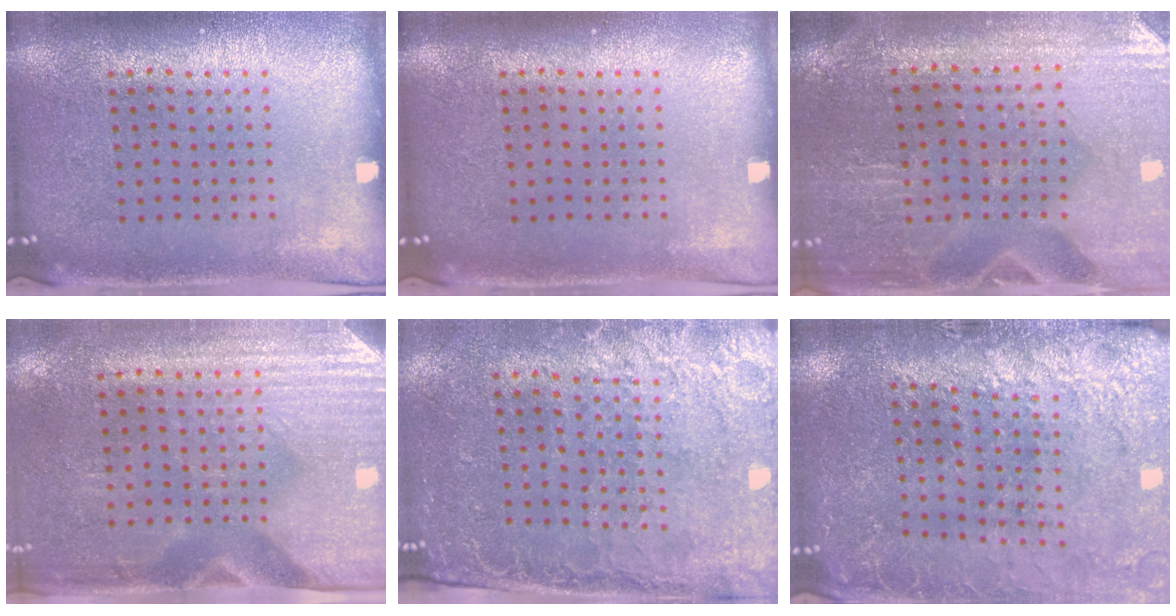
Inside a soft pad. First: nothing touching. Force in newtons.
{"total": 0.0}
{"total": 0.8, "press": 0.8, "slide": 0.1}
{"total": 2.9, "press": 2.6, "slide": 1.5}
{"total": 2.6, "press": 2.2, "slide": 1.2}
{"total": 2.9, "press": 2.9, "slide": 0.3}